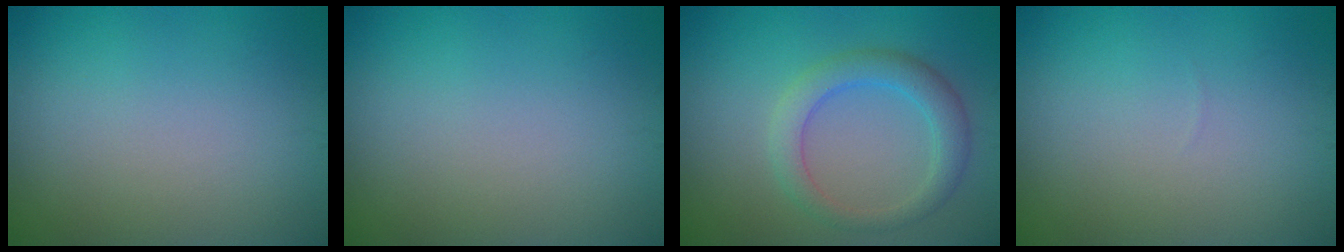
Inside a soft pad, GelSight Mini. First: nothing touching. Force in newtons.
{"total": 0.0}
{"total": 3.4, "press": 3.4, "slide": 0.2}
{"total": 0.0}